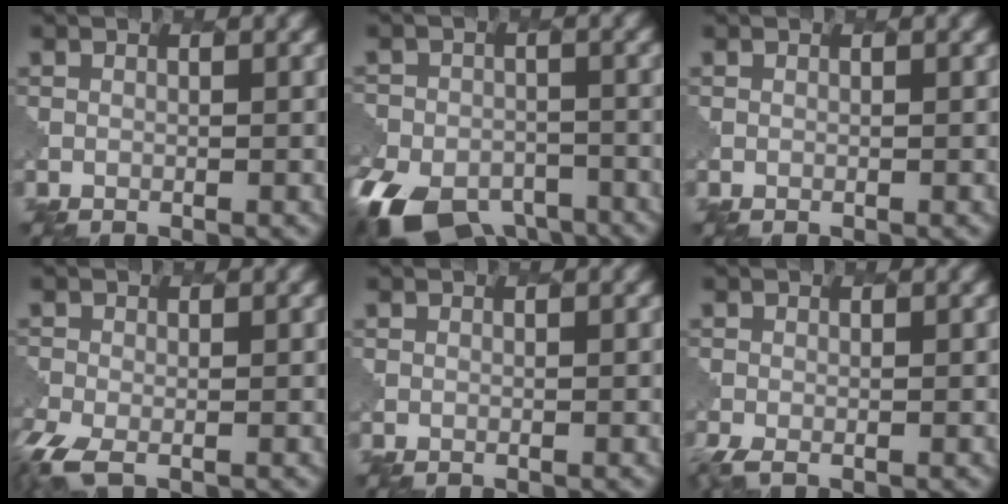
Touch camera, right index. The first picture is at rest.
{"total": 10.2, "force": [-7.2, 5.8, 4.4], "torque": [-0.075, -0.025, -0.121]}
{"total": 0.0}
{"total": 3.7, "force": [-2.7, 1.2, 2.1], "torque": [-0.050, -0.012, -0.061]}
{"total": 0.0}
{"total": 1.8, "force": [-1.4, 0.3, 1.2], "torque": [-0.025, -0.006, -0.030]}